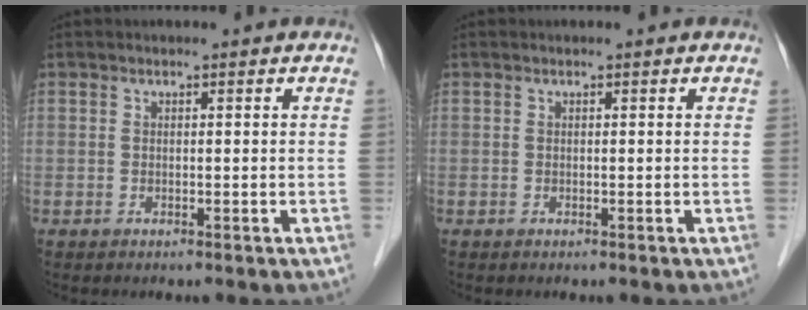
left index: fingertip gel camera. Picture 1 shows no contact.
{"total": 0.0}